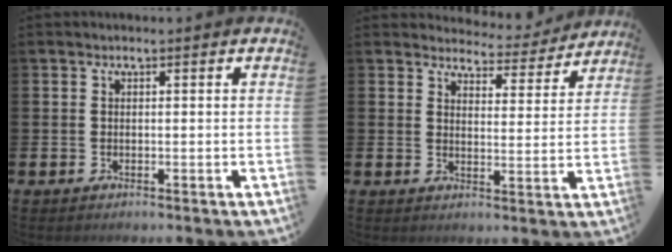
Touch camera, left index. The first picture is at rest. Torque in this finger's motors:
{"motor_torque": [0.79, -0.78, 0.25, 0.00]}